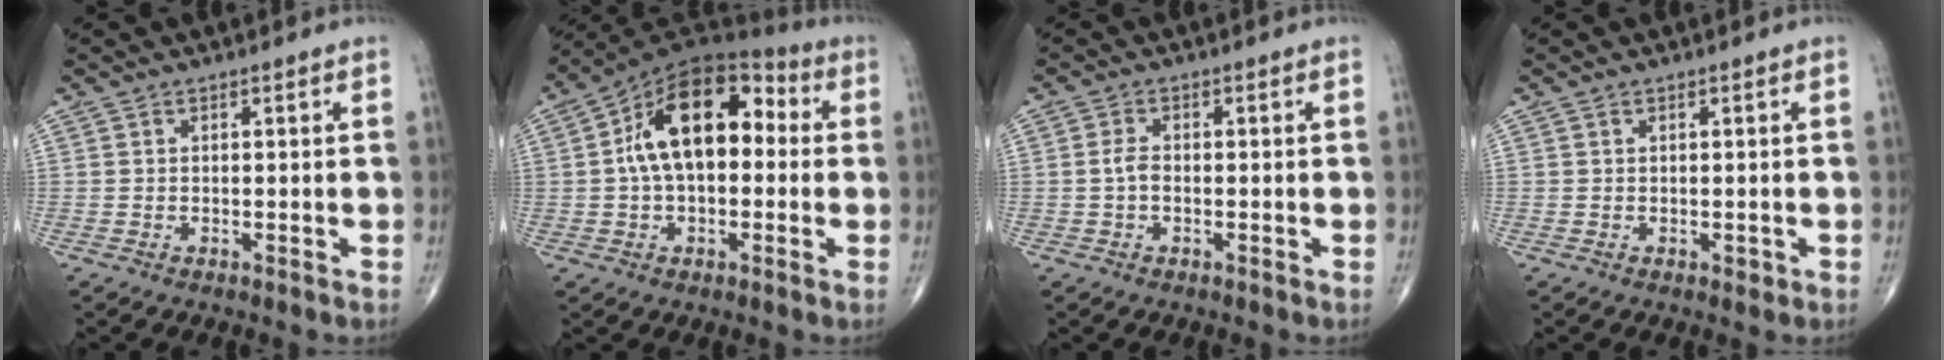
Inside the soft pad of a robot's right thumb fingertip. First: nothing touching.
{"total": 17.3, "force": [1.8, 10.1, 13.9], "torque": [-0.206, 0.047, 0.019]}
{"total": 2.4, "force": [-0.3, 1.4, 1.9], "torque": [-0.039, 0.005, -0.009]}
{"total": 0.8, "force": [0.0, 0.6, 0.5], "torque": [-0.004, -0.001, 0.001]}